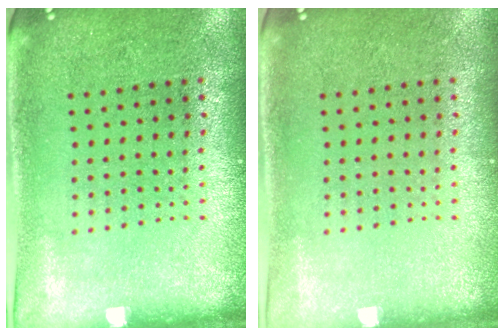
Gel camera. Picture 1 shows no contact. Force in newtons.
{"total": 0.0}